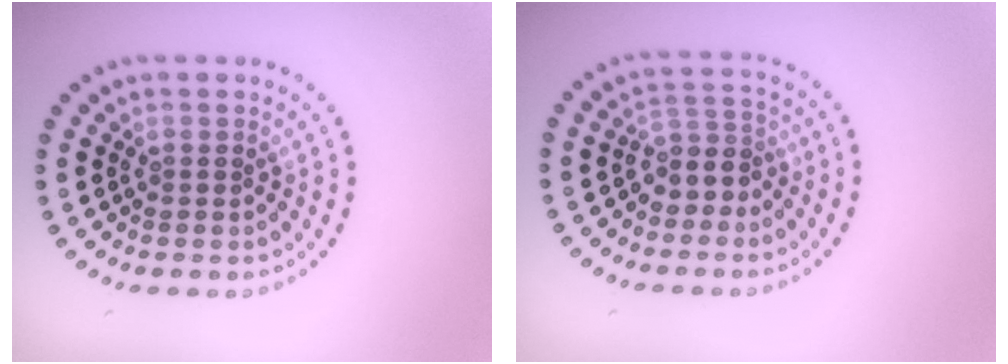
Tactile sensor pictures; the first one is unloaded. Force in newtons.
{"total": 2.8, "press": 2.3, "slide": 1.6}